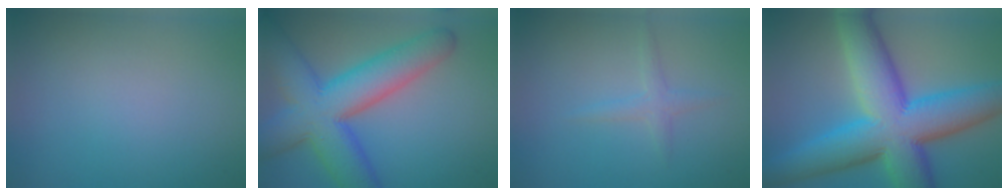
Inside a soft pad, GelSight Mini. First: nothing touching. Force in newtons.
{"total": 10.3, "press": 10.2, "slide": 0.4}
{"total": 1.4, "press": 1.4, "slide": 0.1}
{"total": 13.6, "press": 13.6, "slide": 0.1}